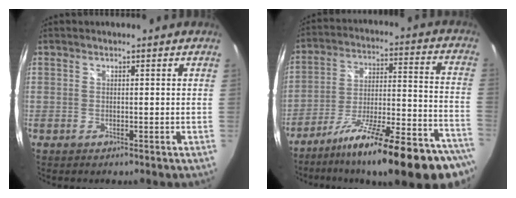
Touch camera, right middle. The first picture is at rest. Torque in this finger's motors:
{"motor_torque": [1.32, -0.82, 0.44, 0.21]}